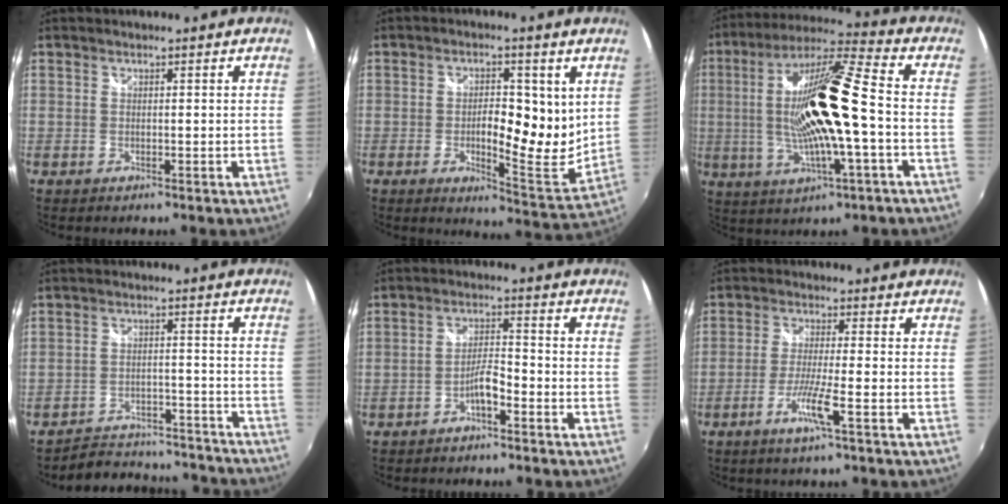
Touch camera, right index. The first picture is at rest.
{"total": 11.3, "force": [1.5, 4.7, 10.2], "torque": [-0.159, -0.015, 0.022]}
{"total": 18.2, "force": [-1.2, 1.9, 18.1], "torque": [-0.334, 0.002, -0.022]}
{"total": 17.9, "force": [-16.7, 4.9, 4.3], "torque": [-0.097, 0.029, -0.207]}
{"total": 3.6, "force": [-2.6, 0.6, 2.4], "torque": [-0.052, 0.010, -0.044]}
{"total": 5.9, "force": [-3.0, -0.7, 5.0], "torque": [-0.108, -0.009, -0.059]}